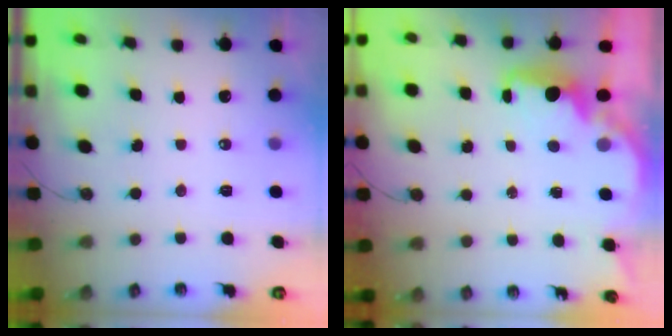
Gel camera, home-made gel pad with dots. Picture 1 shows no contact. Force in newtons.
{"total": 2.5, "press": 2.3, "slide": 0.8}